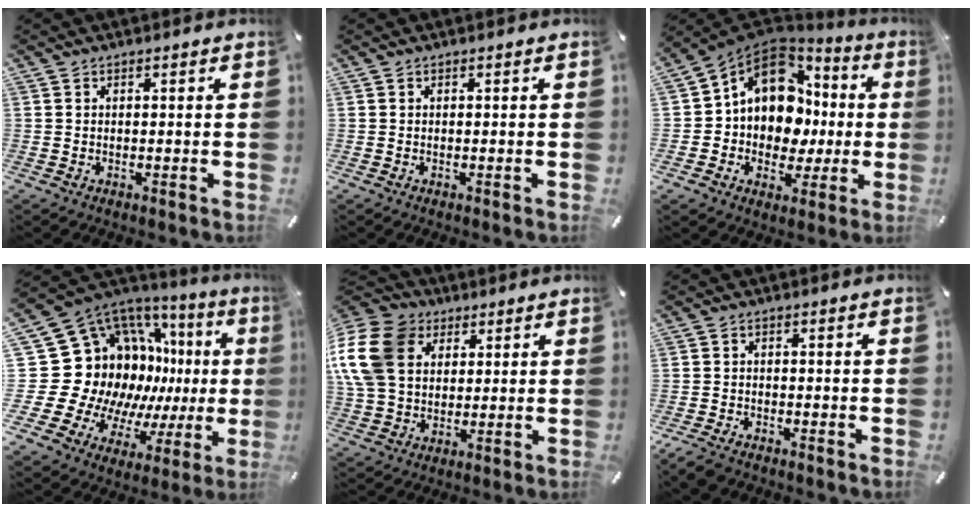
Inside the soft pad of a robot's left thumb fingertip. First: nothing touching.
{"total": 0.0}
{"total": 13.8, "force": [1.2, 12.1, 6.5], "torque": [-0.118, -0.010, 0.032]}
{"total": 22.6, "force": [3.4, 17.3, 14.2], "torque": [-0.202, -0.093, 0.124]}
{"total": 16.0, "force": [4.3, 12.8, 8.6], "torque": [-0.230, 0.001, 0.078]}
{"total": 2.9, "force": [-2.4, 1.2, 1.1], "torque": [-0.031, 0.008, -0.050]}